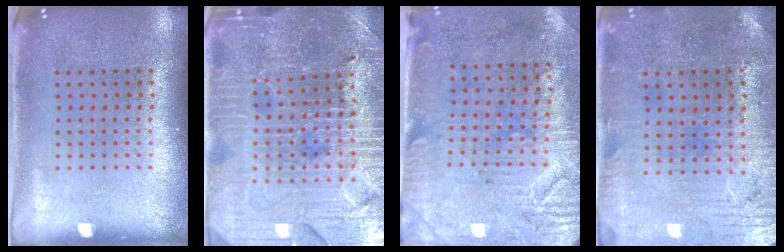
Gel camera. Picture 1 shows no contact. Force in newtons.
{"total": 4.3, "press": 4.2, "slide": 1.0}
{"total": 3.1, "press": 2.6, "slide": 1.6}
{"total": 0.7, "press": 0.5, "slide": 0.5}